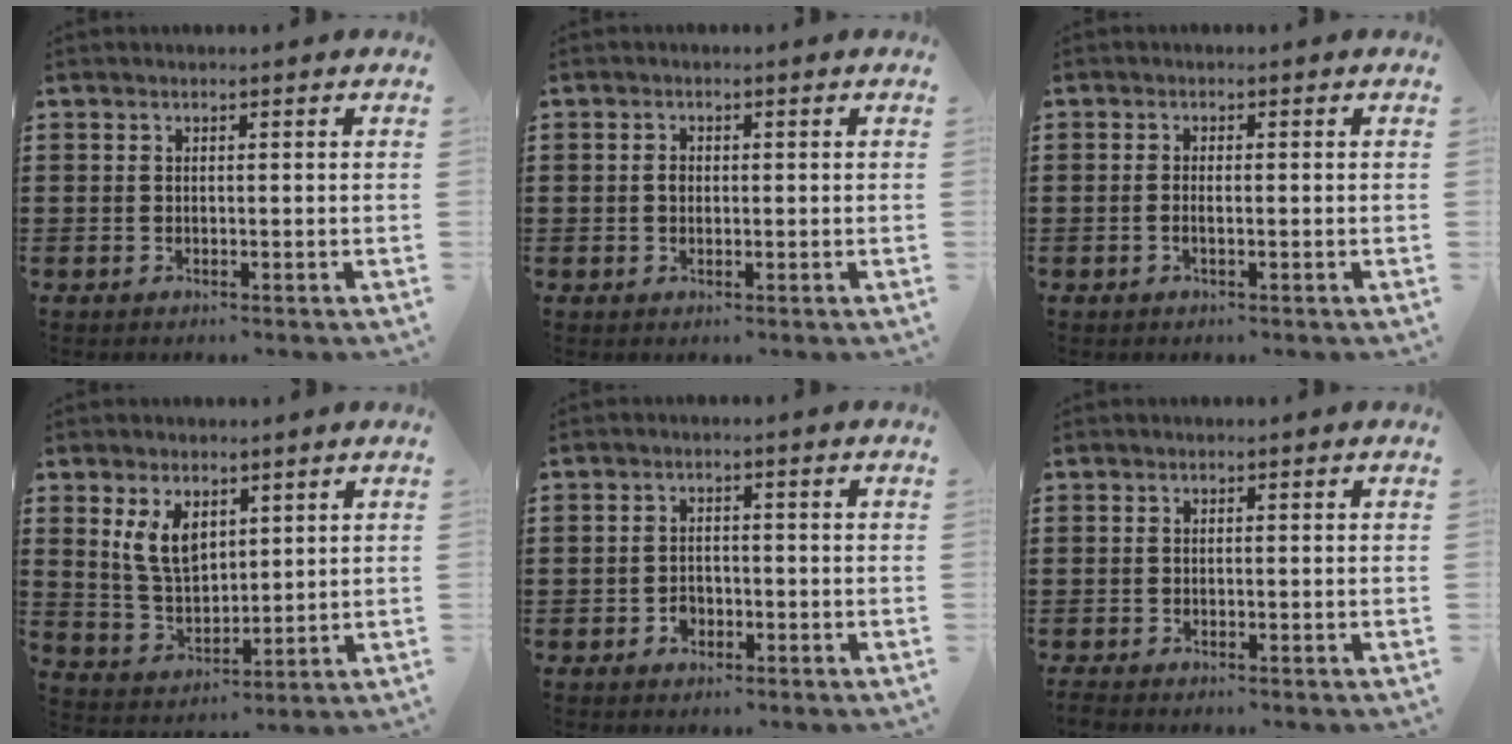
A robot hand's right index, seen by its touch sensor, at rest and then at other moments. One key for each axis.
{"total": 1.3, "fx": 0.0, "fy": 1.0, "fz": 0.9, "tx": -0.018, "ty": 0.005, "tz": -0.002}
{"total": 0.9, "fx": -0.4, "fy": 0.2, "fz": 0.8, "tx": -0.015, "ty": -0.003, "tz": -0.007}
{"total": 6.9, "fx": 3.0, "fy": 4.0, "fz": 4.8, "tx": -0.113, "ty": 0.007, "tz": 0.054}
{"total": 2.0, "fx": -1.1, "fy": 1.4, "fz": 0.7, "tx": -0.018, "ty": 0.002, "tz": -0.024}
{"total": 0.7, "fx": -0.7, "fy": 0.1, "fz": 0.0, "tx": -0.002, "ty": 0.000, "tz": -0.014}